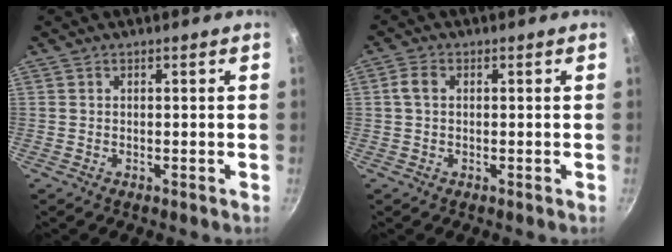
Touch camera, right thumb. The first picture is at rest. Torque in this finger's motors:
{"motor_torque": [-0.06, 0.18, 0.24, 0.01, -0.03]}